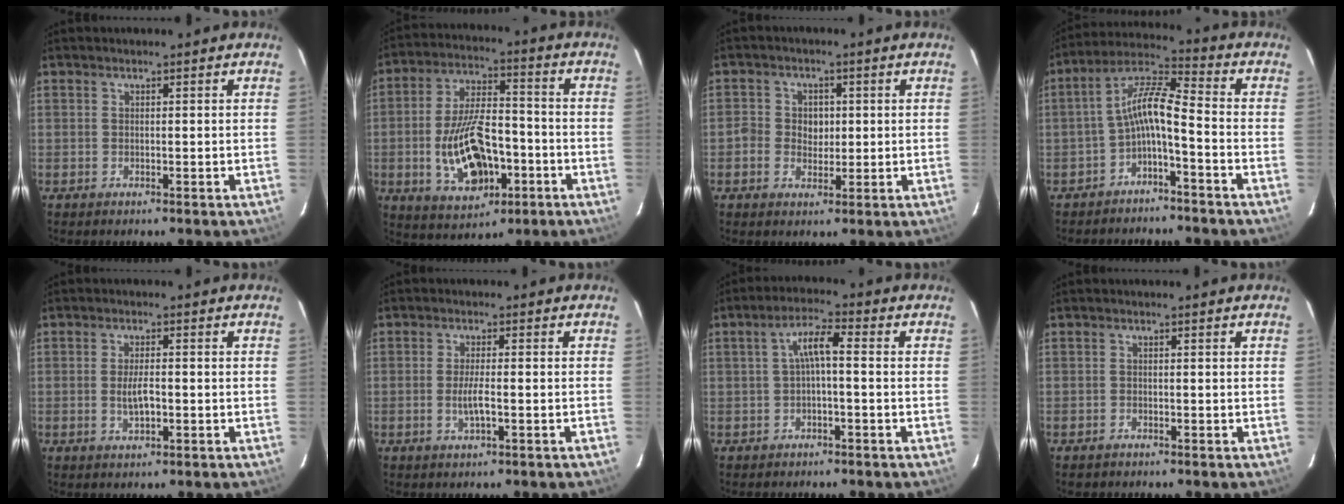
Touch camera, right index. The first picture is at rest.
{"total": 15.4, "force": [-4.6, 8.0, 12.4], "torque": [-0.248, 0.003, -0.061]}
{"total": 4.4, "force": [-0.3, 4.1, 1.4], "torque": [-0.032, 0.014, -0.011]}
{"total": 7.7, "force": [-3.3, 1.5, 6.8], "torque": [-0.162, 0.021, -0.063]}
{"total": 3.4, "force": [-0.8, 1.2, 3.1], "torque": [-0.058, -0.005, -0.011]}
{"total": 3.5, "force": [-1.2, 0.4, 3.3], "torque": [-0.064, -0.007, -0.020]}
{"total": 4.6, "force": [-0.5, 1.0, 4.4], "torque": [-0.089, 0.014, -0.007]}
{"total": 0.9, "force": [-0.7, 0.6, 0.0], "torque": [-0.004, 0.003, -0.012]}